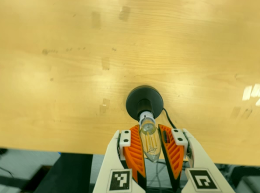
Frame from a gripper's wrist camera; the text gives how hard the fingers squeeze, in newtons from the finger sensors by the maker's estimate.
{"total": 13.7, "left": 13.5, "right": 14.0}